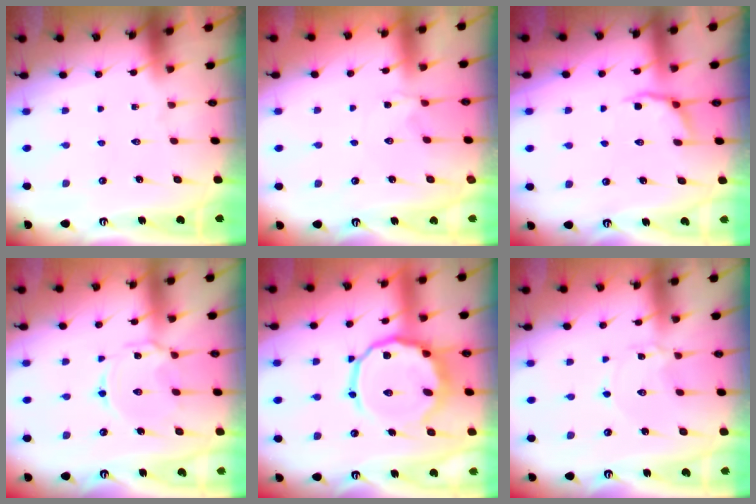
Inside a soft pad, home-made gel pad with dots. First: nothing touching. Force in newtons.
{"total": 1.4, "press": 1.4, "slide": 0.3}
{"total": 3.4, "press": 2.4, "slide": 2.3}
{"total": 3.6, "press": 3.6, "slide": 0.4}
{"total": 13.9, "press": 13.7, "slide": 2.4}
{"total": 1.0, "press": 1.0, "slide": 0.1}